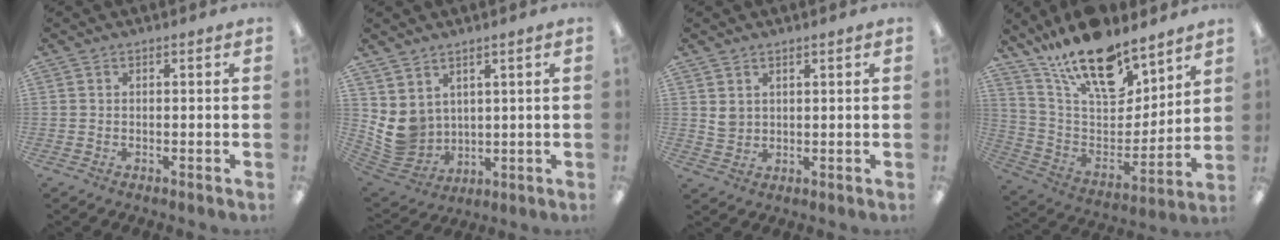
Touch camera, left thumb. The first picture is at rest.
{"total": 7.7, "force": [3.4, 6.7, 2.0], "torque": [-0.073, -0.031, 0.074]}
{"total": 2.9, "force": [1.8, 2.1, 0.7], "torque": [-0.009, -0.003, 0.033]}
{"total": 20.8, "force": [15.0, 8.7, 11.4], "torque": [-0.195, -0.102, 0.267]}